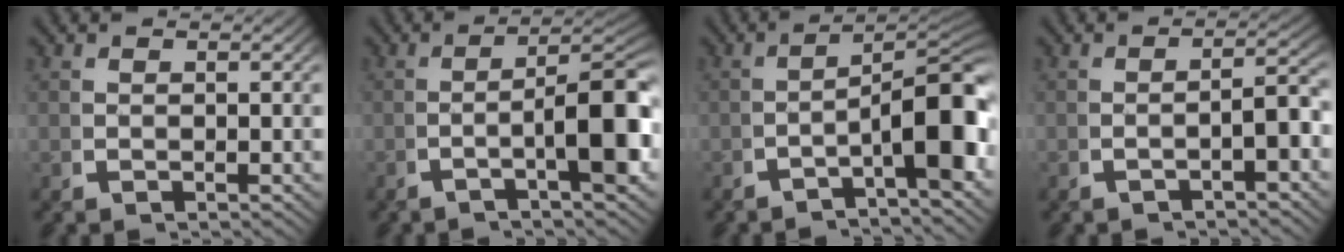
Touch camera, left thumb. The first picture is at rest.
{"total": 9.1, "force": [-1.2, 2.6, 8.6], "torque": [-0.132, -0.002, -0.024]}
{"total": 9.8, "force": [-2.1, 3.9, 8.8], "torque": [-0.129, -0.027, -0.027]}
{"total": 3.5, "force": [-1.2, 0.7, 3.3], "torque": [-0.051, 0.006, -0.019]}